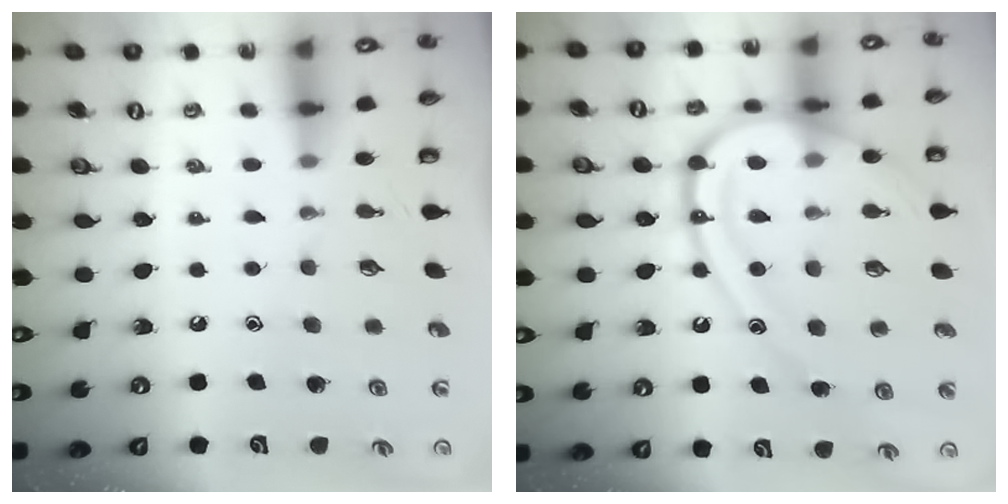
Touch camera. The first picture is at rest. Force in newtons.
{"total": 17.4, "press": 17.3, "slide": 1.8}